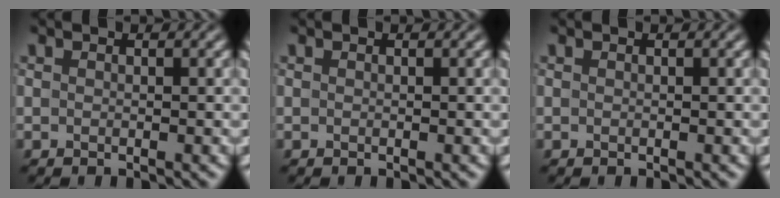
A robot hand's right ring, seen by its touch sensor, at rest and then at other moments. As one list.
[{"total": 0.0}, {"total": 0.0}]